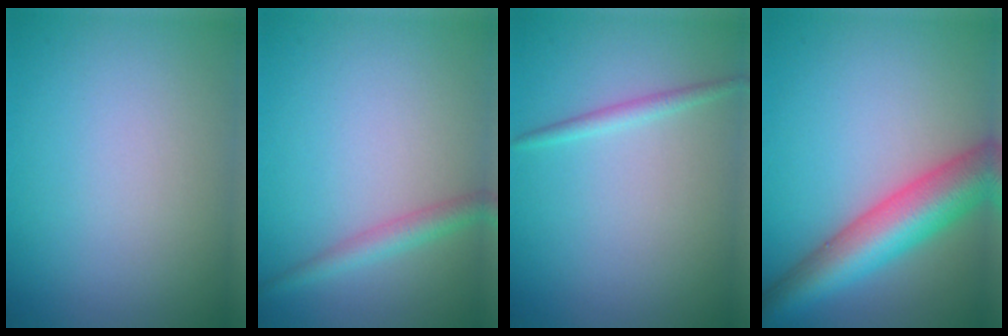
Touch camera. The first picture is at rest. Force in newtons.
{"total": 2.2, "press": 2.2, "slide": 0.1}
{"total": 1.2, "press": 1.2, "slide": 0.1}
{"total": 8.4, "press": 8.4, "slide": 0.3}